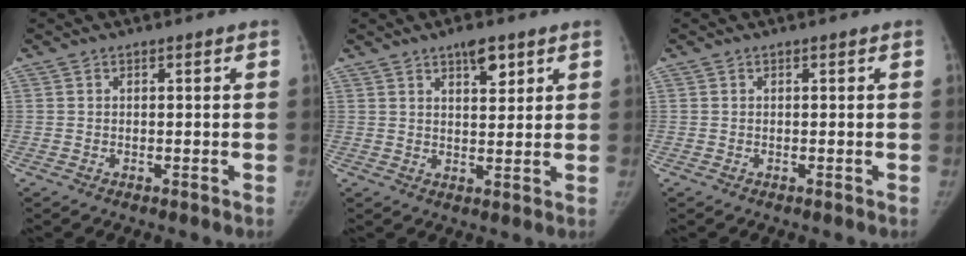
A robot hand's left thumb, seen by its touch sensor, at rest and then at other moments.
{"total": 5.1, "force": [3.1, 2.0, 3.5], "torque": [-0.038, -0.018, 0.048]}
{"total": 0.0}